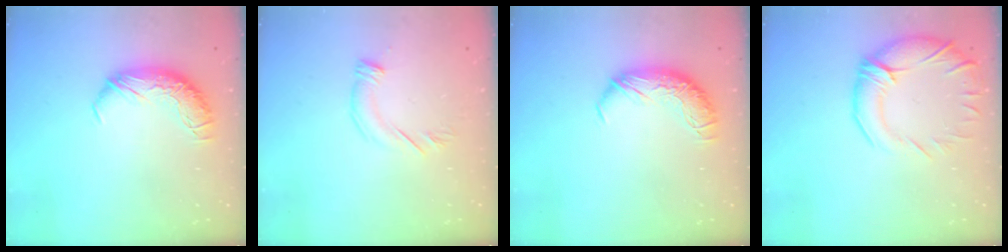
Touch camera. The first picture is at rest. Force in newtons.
{"total": 4.7, "press": 4.7, "slide": 0.8}
{"total": 0.0}
{"total": 6.1, "press": 4.8, "slide": 3.8}